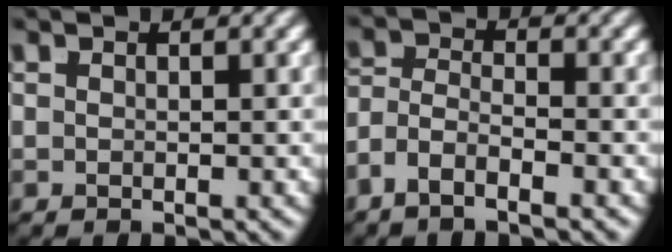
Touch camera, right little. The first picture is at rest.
{"total": 3.9, "force": [-2.3, 2.4, 2.1], "torque": [-0.049, -0.020, -0.039]}